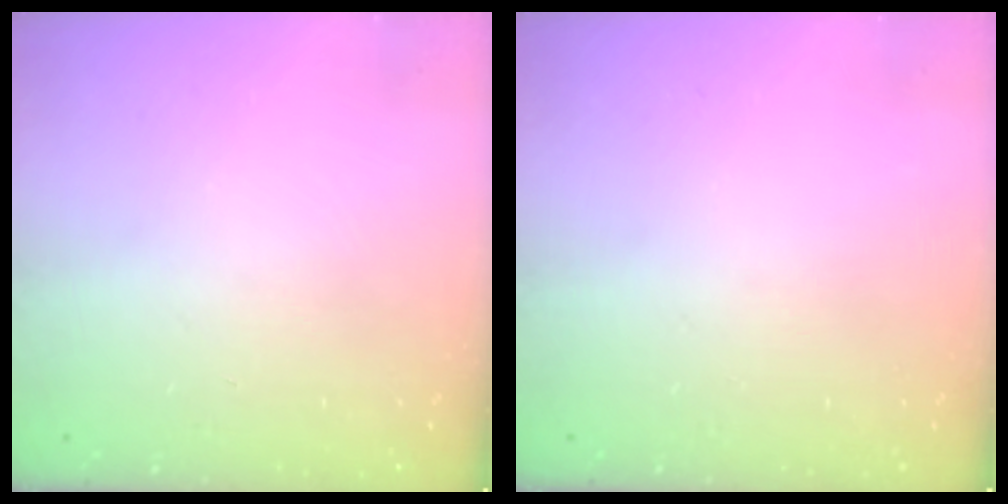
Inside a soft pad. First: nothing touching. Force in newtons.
{"total": 0.0}